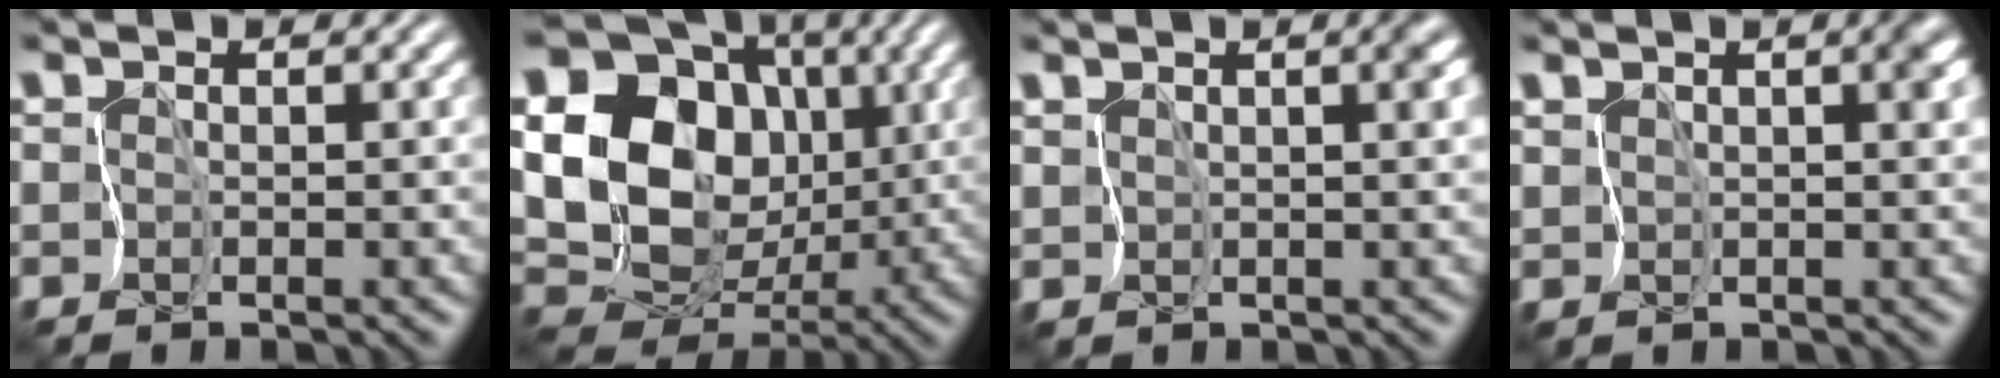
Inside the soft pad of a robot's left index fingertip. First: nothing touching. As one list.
[{"total": 19.2, "force": [3.1, 16.3, 9.7], "torque": [-0.197, 0.030, 0.034]}, {"total": 3.4, "force": [1.2, 1.3, 2.9], "torque": [-0.036, 0.006, 0.020]}, {"total": 2.9, "force": [1.0, 1.2, 2.4], "torque": [-0.033, 0.002, 0.019]}]